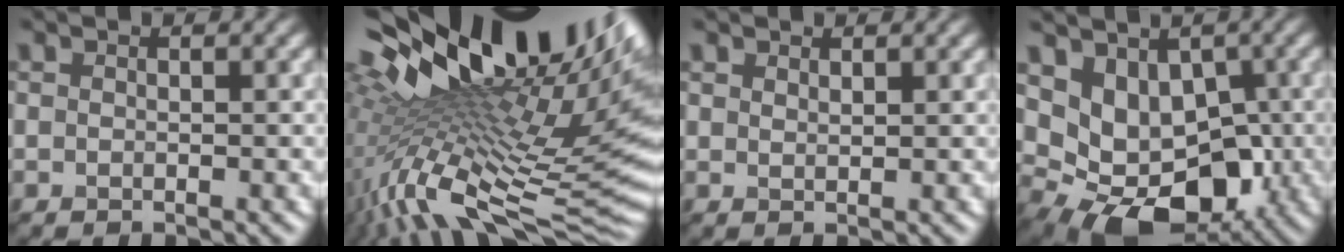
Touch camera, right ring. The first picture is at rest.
{"total": 18.6, "force": [3.3, 8.0, 16.5], "torque": [-0.268, -0.027, 0.072]}
{"total": 0.9, "force": [0.8, 0.2, 0.2], "torque": [-0.005, -0.001, 0.017]}
{"total": 8.0, "force": [0.3, 6.0, 5.3], "torque": [-0.071, -0.017, 0.012]}